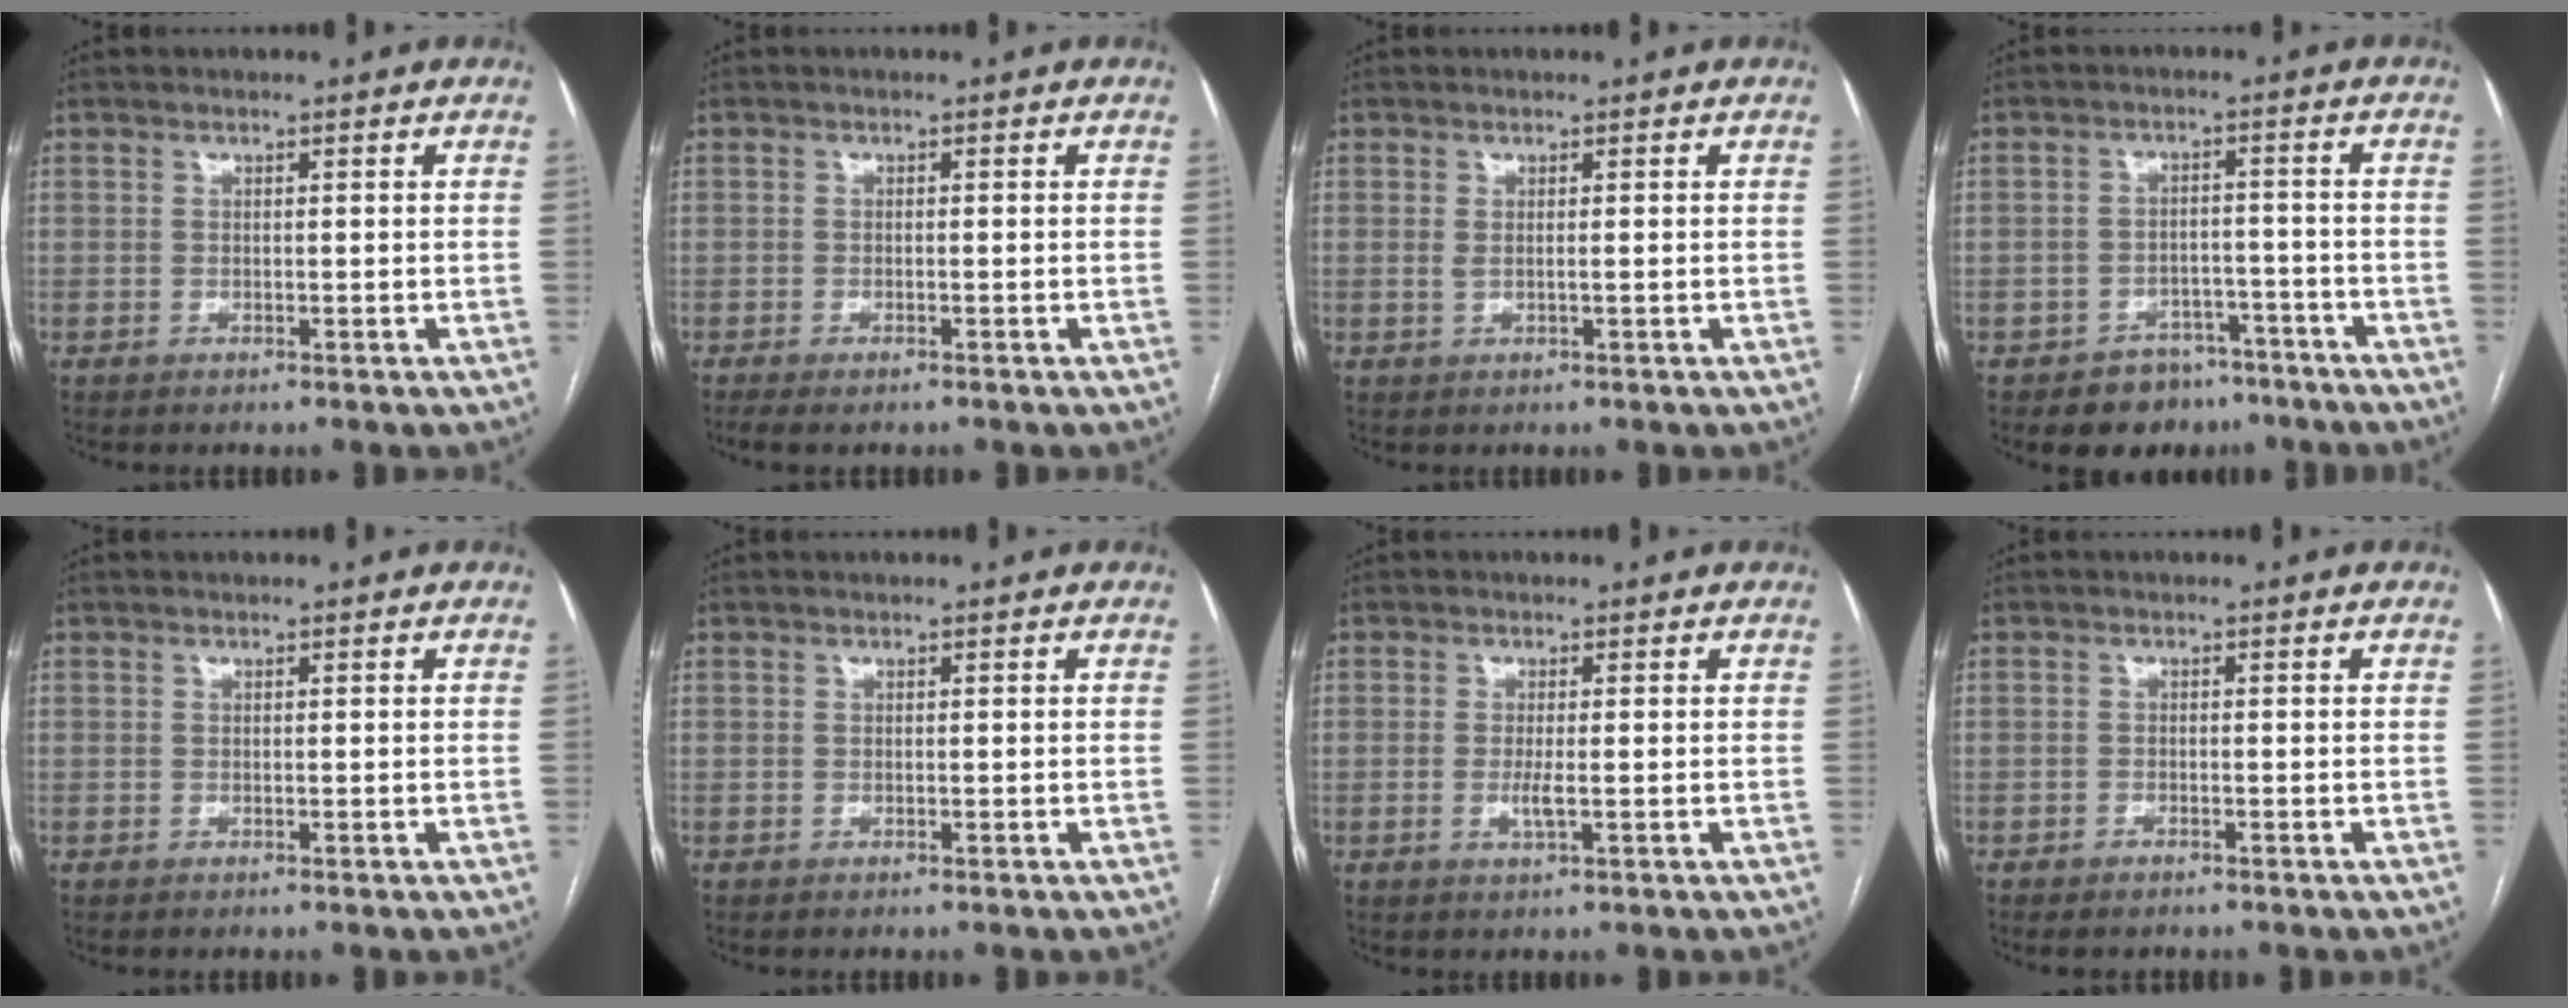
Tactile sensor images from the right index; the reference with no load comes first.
{"total": 1.0, "force": [-0.7, 0.1, 0.6], "torque": [-0.013, -0.003, -0.010]}
{"total": 1.2, "force": [0.1, 0.3, 1.1], "torque": [-0.027, -0.003, 0.004]}
{"total": 6.5, "force": [-4.8, 4.3, 1.0], "torque": [-0.001, 0.018, -0.066]}
{"total": 0.0}
{"total": 0.0}
{"total": 2.2, "force": [-0.4, 0.3, 2.1], "torque": [-0.045, -0.004, -0.006]}
{"total": 1.6, "force": [-1.3, 0.6, 0.7], "torque": [-0.015, -0.001, -0.016]}